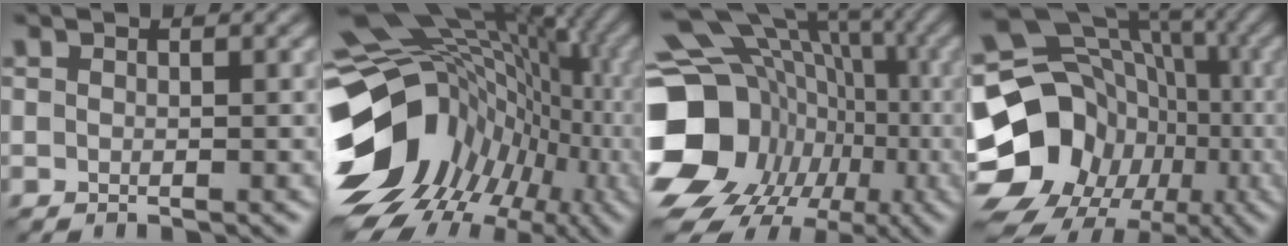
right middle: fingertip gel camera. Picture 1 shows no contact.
{"total": 16.9, "force": [-2.8, 12.1, 11.3], "torque": [-0.214, -0.015, -0.020]}
{"total": 18.8, "force": [-3.9, 15.1, 10.5], "torque": [-0.192, 0.000, -0.056]}
{"total": 20.2, "force": [-6.9, 16.7, 9.1], "torque": [-0.157, -0.014, -0.130]}